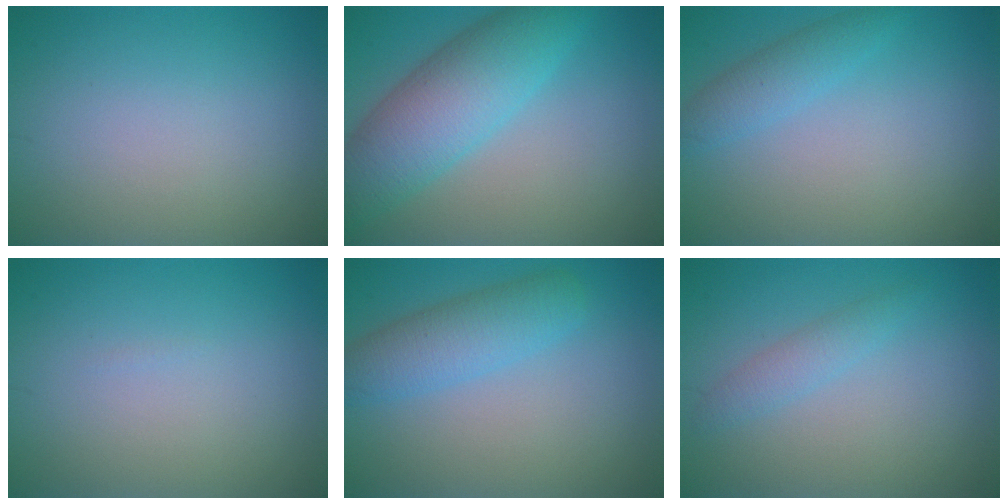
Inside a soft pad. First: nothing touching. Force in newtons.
{"total": 7.5, "press": 7.5, "slide": 0.1}
{"total": 2.3, "press": 2.3, "slide": 0.1}
{"total": 0.0}
{"total": 4.0, "press": 4.0, "slide": 0.1}
{"total": 1.7, "press": 1.7, "slide": 0.1}